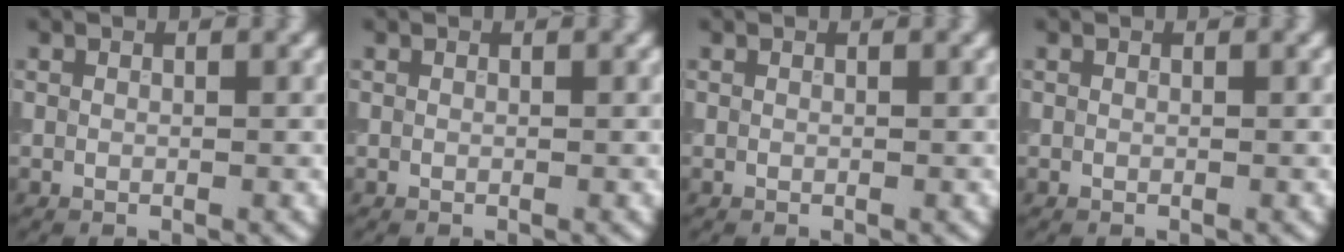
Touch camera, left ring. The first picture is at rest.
{"total": 0.0}
{"total": 0.0}
{"total": 0.0}